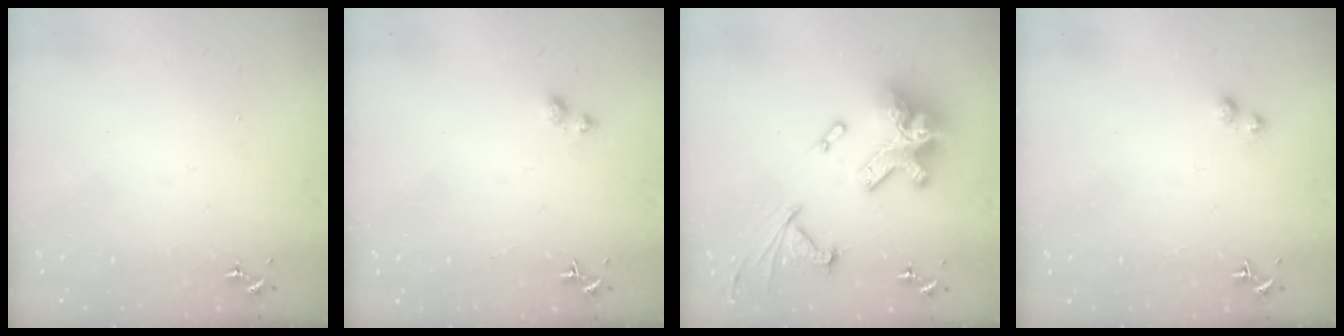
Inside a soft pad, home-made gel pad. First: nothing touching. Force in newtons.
{"total": 3.3, "press": 3.2, "slide": 0.6}
{"total": 23.3, "press": 23.1, "slide": 2.3}
{"total": 3.2, "press": 3.1, "slide": 0.6}